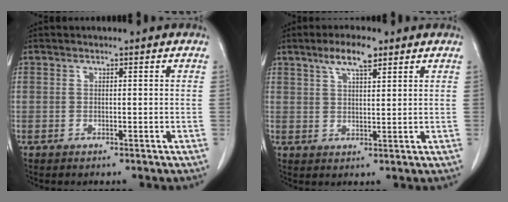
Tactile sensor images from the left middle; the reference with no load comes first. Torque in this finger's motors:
{"motor_torque": [0.77, -0.73, 0.04, 0.02]}